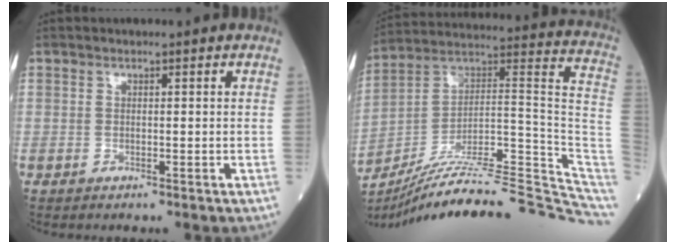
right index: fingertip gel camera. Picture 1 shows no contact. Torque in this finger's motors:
{"motor_torque": [-0.61, -1.53, 0.07, -0.02]}